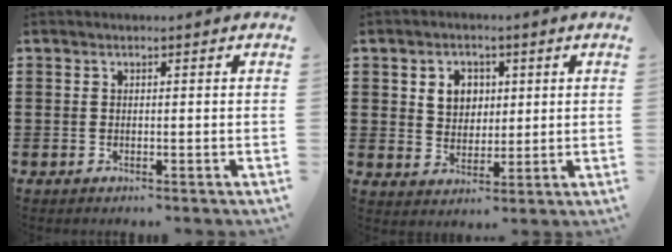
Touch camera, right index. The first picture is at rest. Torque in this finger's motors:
{"motor_torque": [0.38, 0.37, 0.35, 0.07]}